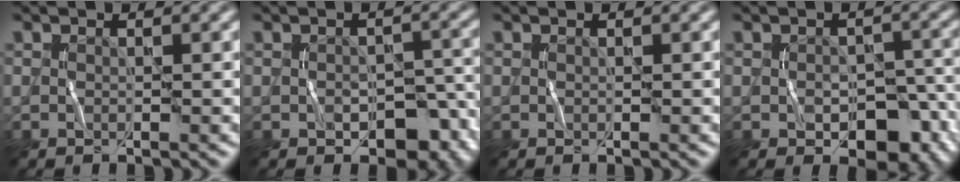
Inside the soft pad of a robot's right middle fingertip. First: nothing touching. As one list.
[{"total": 5.7, "force": [-2.7, 3.6, 3.4], "torque": [-0.038, -0.003, -0.031]}, {"total": 0.0}, {"total": 5.9, "force": [-2.4, 3.7, 3.8], "torque": [-0.046, -0.007, -0.028]}]